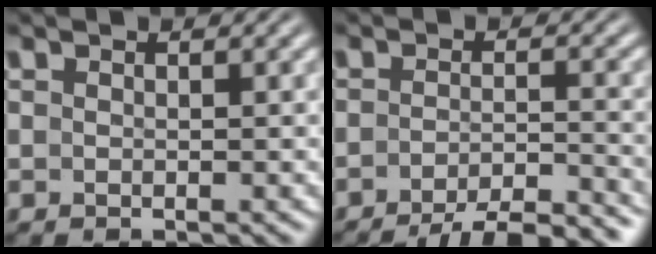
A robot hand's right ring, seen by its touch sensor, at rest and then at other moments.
{"total": 7.5, "force": [-6.6, 1.8, 3.0], "torque": [-0.030, -0.014, -0.101]}